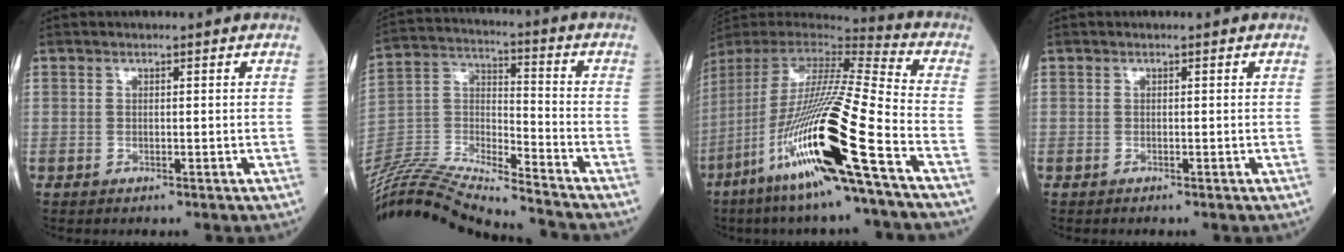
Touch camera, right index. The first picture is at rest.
{"total": 24.0, "force": [-22.4, 0.8, 8.6], "torque": [-0.199, -0.019, -0.387]}
{"total": 23.4, "force": [-10.2, -0.3, 21.0], "torque": [-0.428, -0.058, -0.200]}
{"total": 0.5, "force": [-0.5, 0.0, 0.2], "torque": [0.002, 0.000, -0.010]}